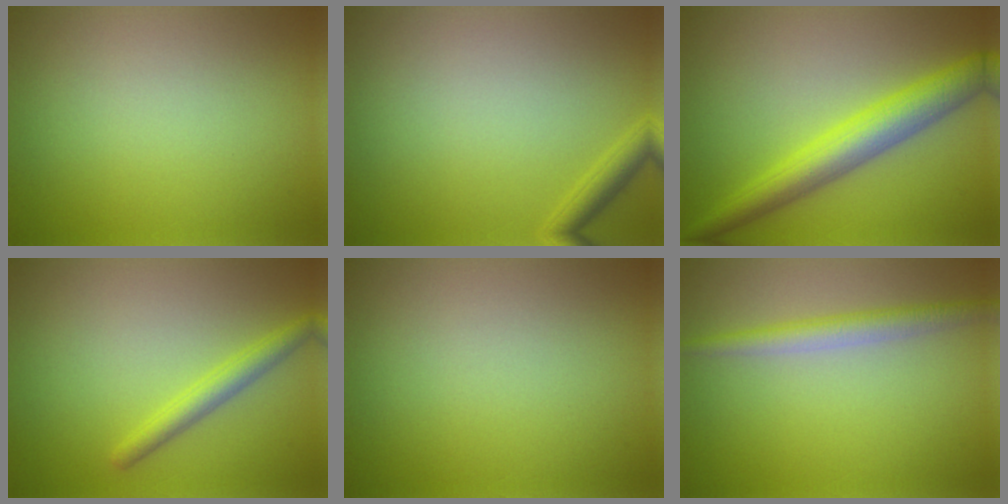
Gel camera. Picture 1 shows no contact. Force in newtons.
{"total": 1.7, "press": 1.7, "slide": 0.1}
{"total": 5.5, "press": 5.5, "slide": 0.1}
{"total": 2.3, "press": 2.3, "slide": 0.1}
{"total": 0.0}
{"total": 2.5, "press": 2.5, "slide": 0.0}